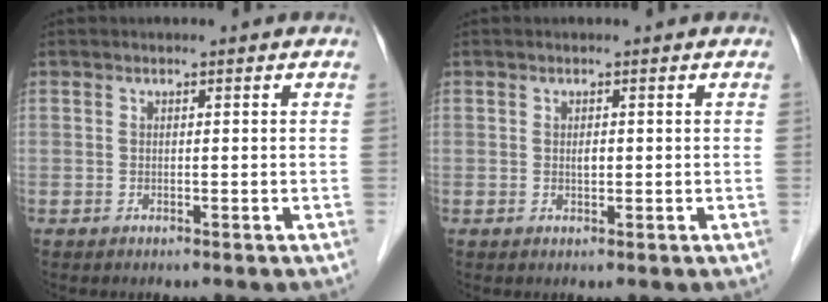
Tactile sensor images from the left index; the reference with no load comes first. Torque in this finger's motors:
{"motor_torque": [0.04, 0.01, 0.00, 0.00]}